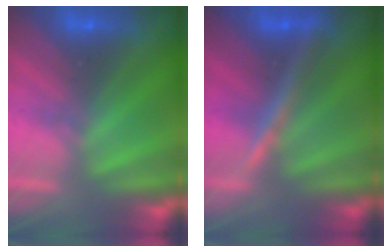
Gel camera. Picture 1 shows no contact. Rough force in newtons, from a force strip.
{"total": 2.4}